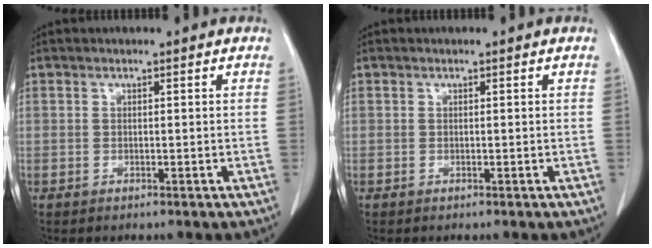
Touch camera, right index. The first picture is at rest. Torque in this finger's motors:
{"motor_torque": [0.00, 0.00, 0.00, 0.00]}